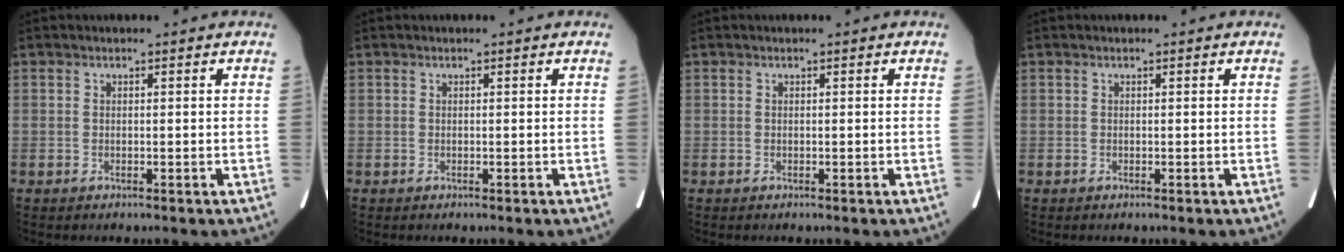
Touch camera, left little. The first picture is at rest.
{"total": 0.0}
{"total": 0.0}
{"total": 0.0}